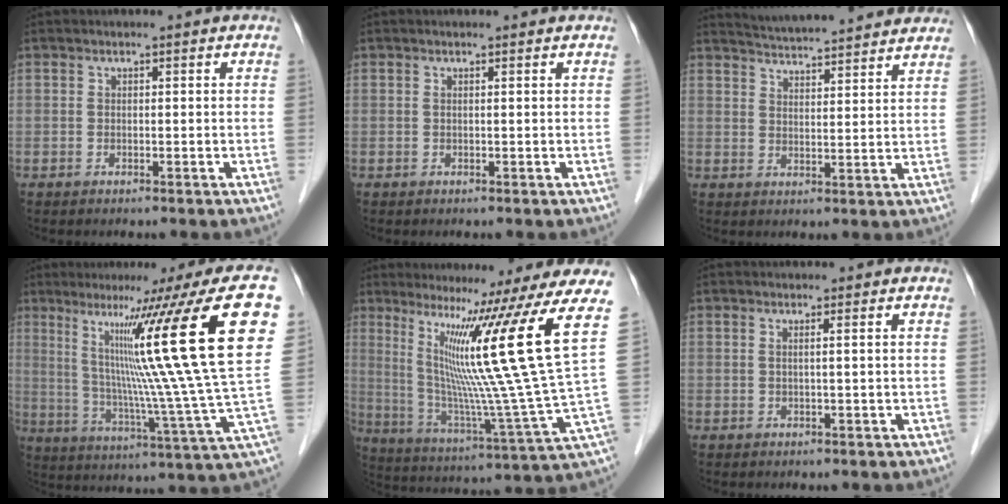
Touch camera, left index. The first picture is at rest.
{"total": 0.7, "force": [0.6, 0.0, 0.3], "torque": [-0.012, 0.001, 0.008]}
{"total": 16.7, "force": [15.6, 1.3, 5.9], "torque": [-0.093, 0.021, 0.207]}
{"total": 24.6, "force": [8.1, -1.2, 23.2], "torque": [-0.334, 0.009, 0.106]}
{"total": 21.0, "force": [9.2, -3.3, 18.6], "torque": [-0.281, -0.032, 0.133]}
{"total": 0.9, "force": [0.2, -0.2, 0.8], "torque": [-0.021, 0.006, 0.003]}